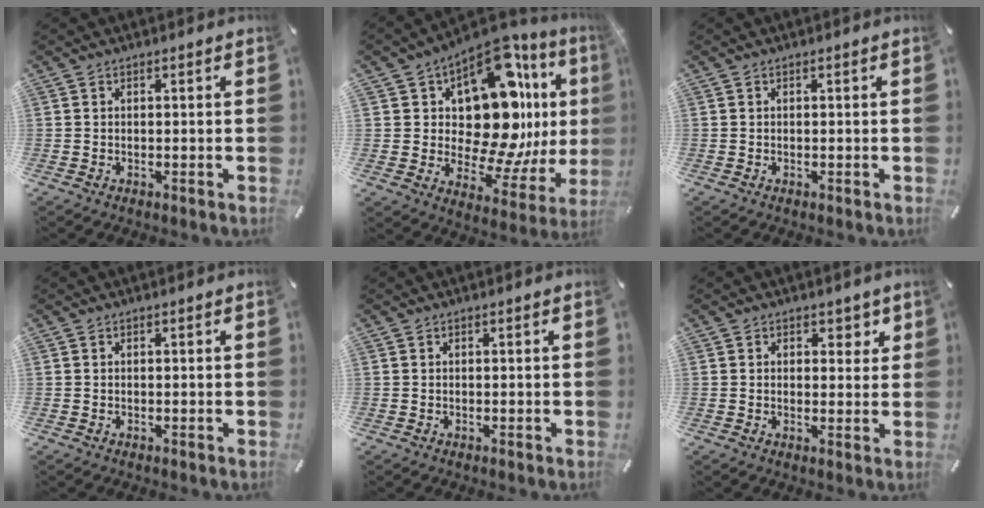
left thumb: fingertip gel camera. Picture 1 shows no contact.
{"total": 21.2, "force": [6.3, 12.3, 16.1], "torque": [-0.250, -0.077, 0.109]}
{"total": 0.0}
{"total": 0.0}
{"total": 0.0}
{"total": 2.9, "force": [1.4, 2.4, 0.9], "torque": [0.009, -0.006, 0.016]}